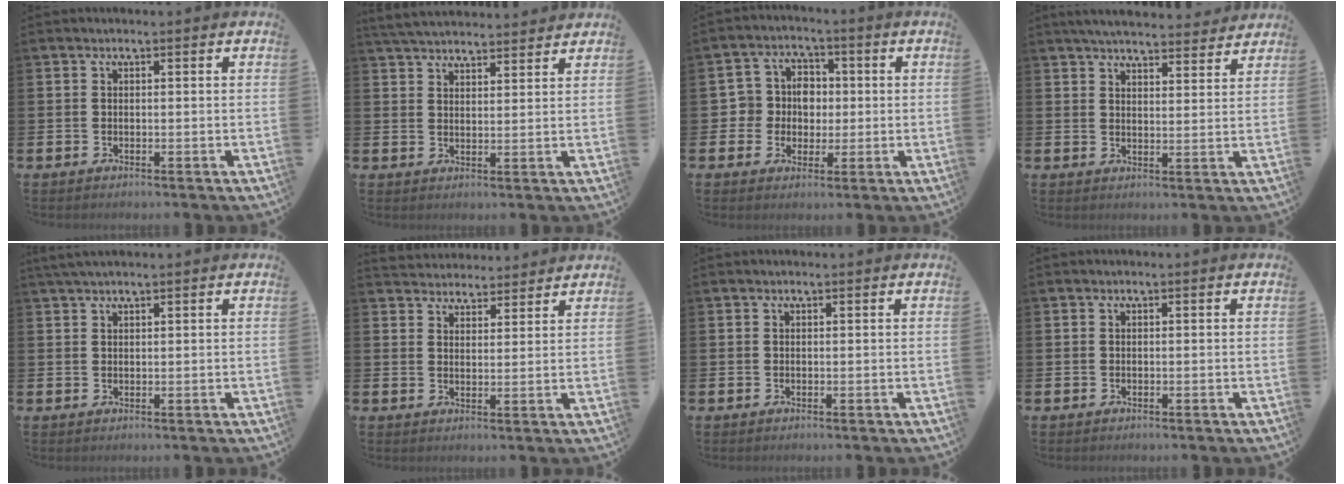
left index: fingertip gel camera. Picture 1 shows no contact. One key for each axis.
{"total": 4.6, "fx": 4.5, "fy": 0.7, "fz": 0.5, "tx": -0.027, "ty": -0.019, "tz": 0.084}
{"total": 5.4, "fx": 0.7, "fy": 5.1, "fz": 1.6, "tx": -0.053, "ty": 0.017, "tz": 0.009}
{"total": 5.0, "fx": 4.8, "fy": 0.7, "fz": 0.9, "tx": -0.029, "ty": -0.026, "tz": 0.086}
{"total": 2.0, "fx": 1.7, "fy": 0.3, "fz": 1.0, "tx": -0.018, "ty": 0.004, "tz": 0.031}
{"total": 4.0, "fx": 3.9, "fy": 0.9, "fz": -0.4, "tx": -0.010, "ty": -0.018, "tz": 0.072}
{"total": 0.0}
{"total": 0.0}